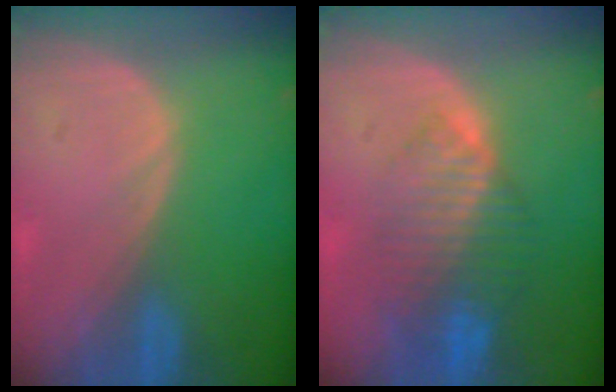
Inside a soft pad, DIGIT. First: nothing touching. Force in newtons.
{"total": 8.4, "press": 7.2, "slide": 4.3}